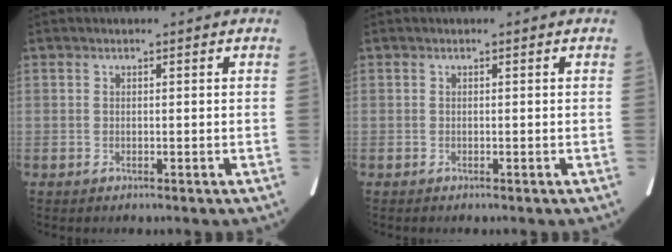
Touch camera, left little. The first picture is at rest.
{"total": 0.0}